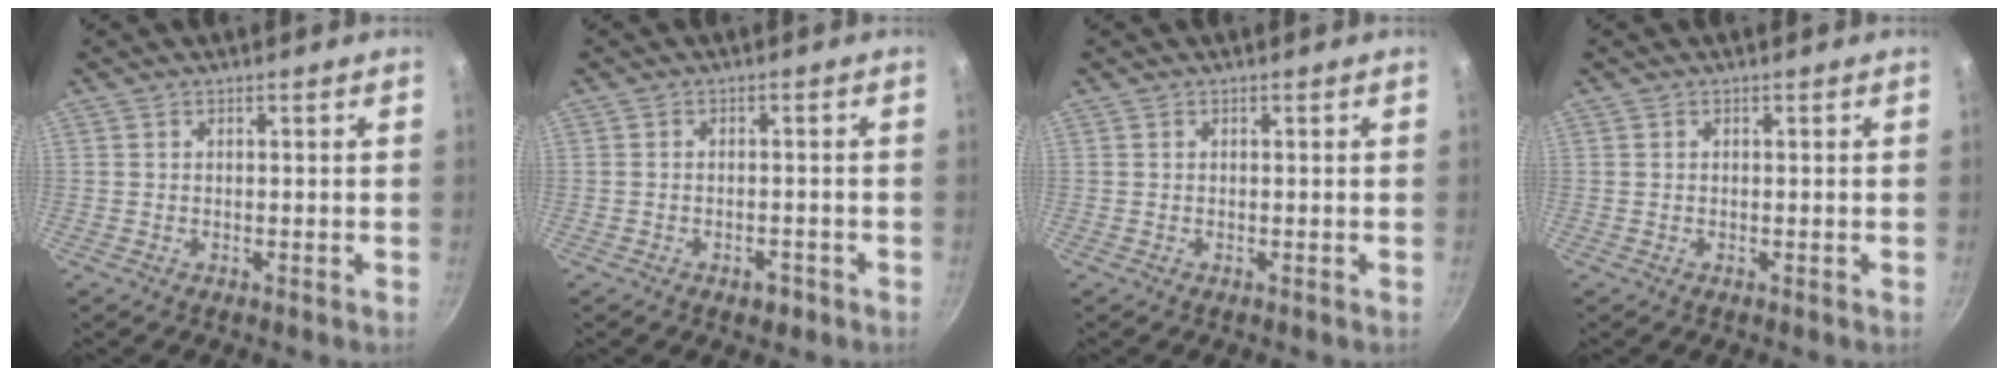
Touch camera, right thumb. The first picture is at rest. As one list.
[{"total": 2.6, "force": [-1.6, 1.5, 1.5], "torque": [-0.014, 0.016, -0.016]}, {"total": 0.0}, {"total": 0.0}]